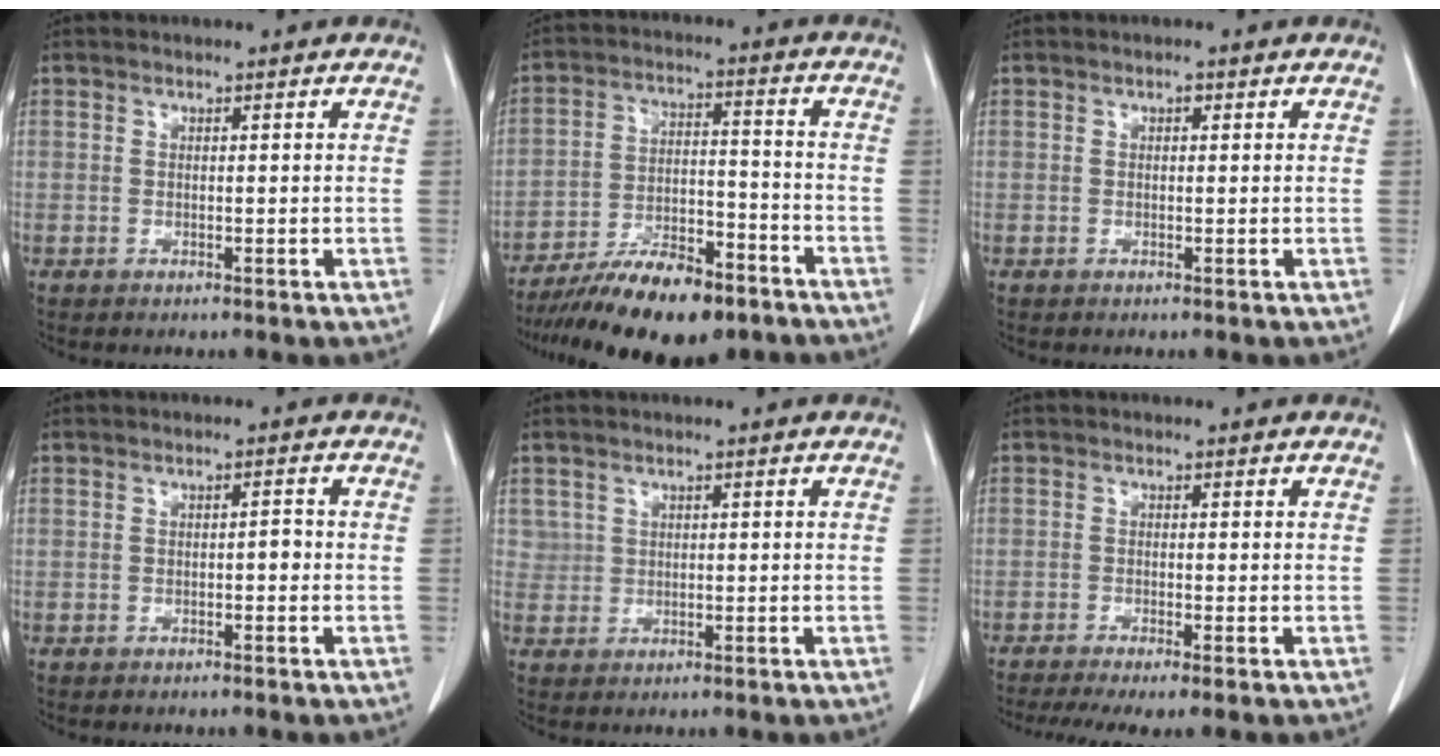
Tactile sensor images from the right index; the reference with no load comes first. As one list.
[{"total": 14.8, "force": [-11.2, 4.4, 8.6], "torque": [-0.148, -0.001, -0.189]}, {"total": 0.6, "force": [0.2, 0.4, 0.4], "torque": [-0.006, 0.002, 0.003]}, {"total": 1.3, "force": [-0.5, 0.5, 1.2], "torque": [-0.017, 0.004, -0.008]}, {"total": 1.6, "force": [0.5, 1.6, 0.1], "torque": [0.004, 0.004, 0.009]}, {"total": 7.4, "force": [-5.6, 0.6, 4.8], "torque": [-0.071, -0.011, -0.089]}]